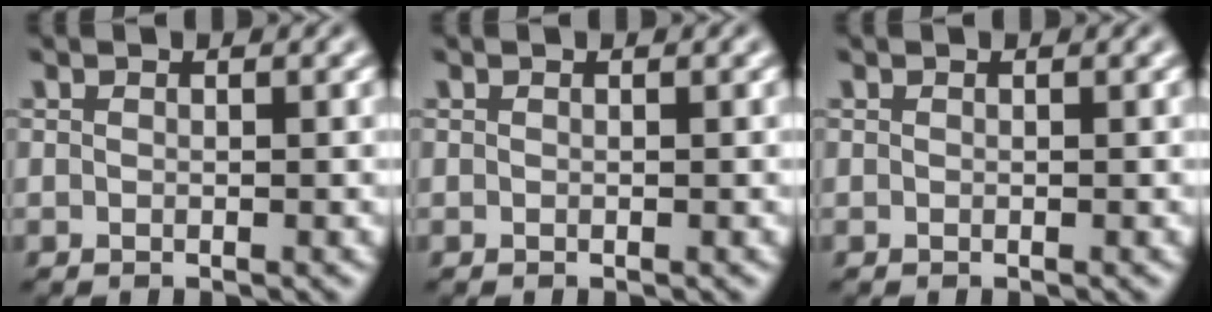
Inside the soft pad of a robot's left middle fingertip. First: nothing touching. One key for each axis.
{"total": 0.0}
{"total": 0.0}